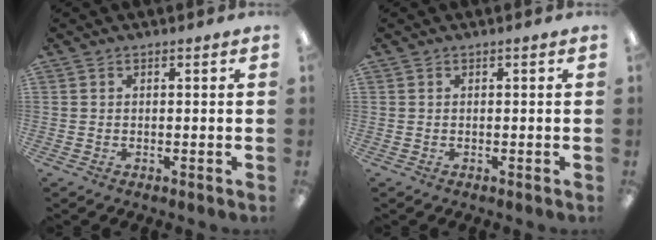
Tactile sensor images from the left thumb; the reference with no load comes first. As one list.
[{"total": 0.0}]